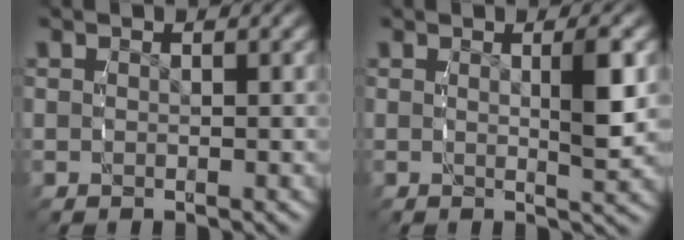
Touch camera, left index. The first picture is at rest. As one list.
[{"total": 2.6, "force": [0.6, -0.2, 2.5], "torque": [-0.033, -0.003, 0.008]}]